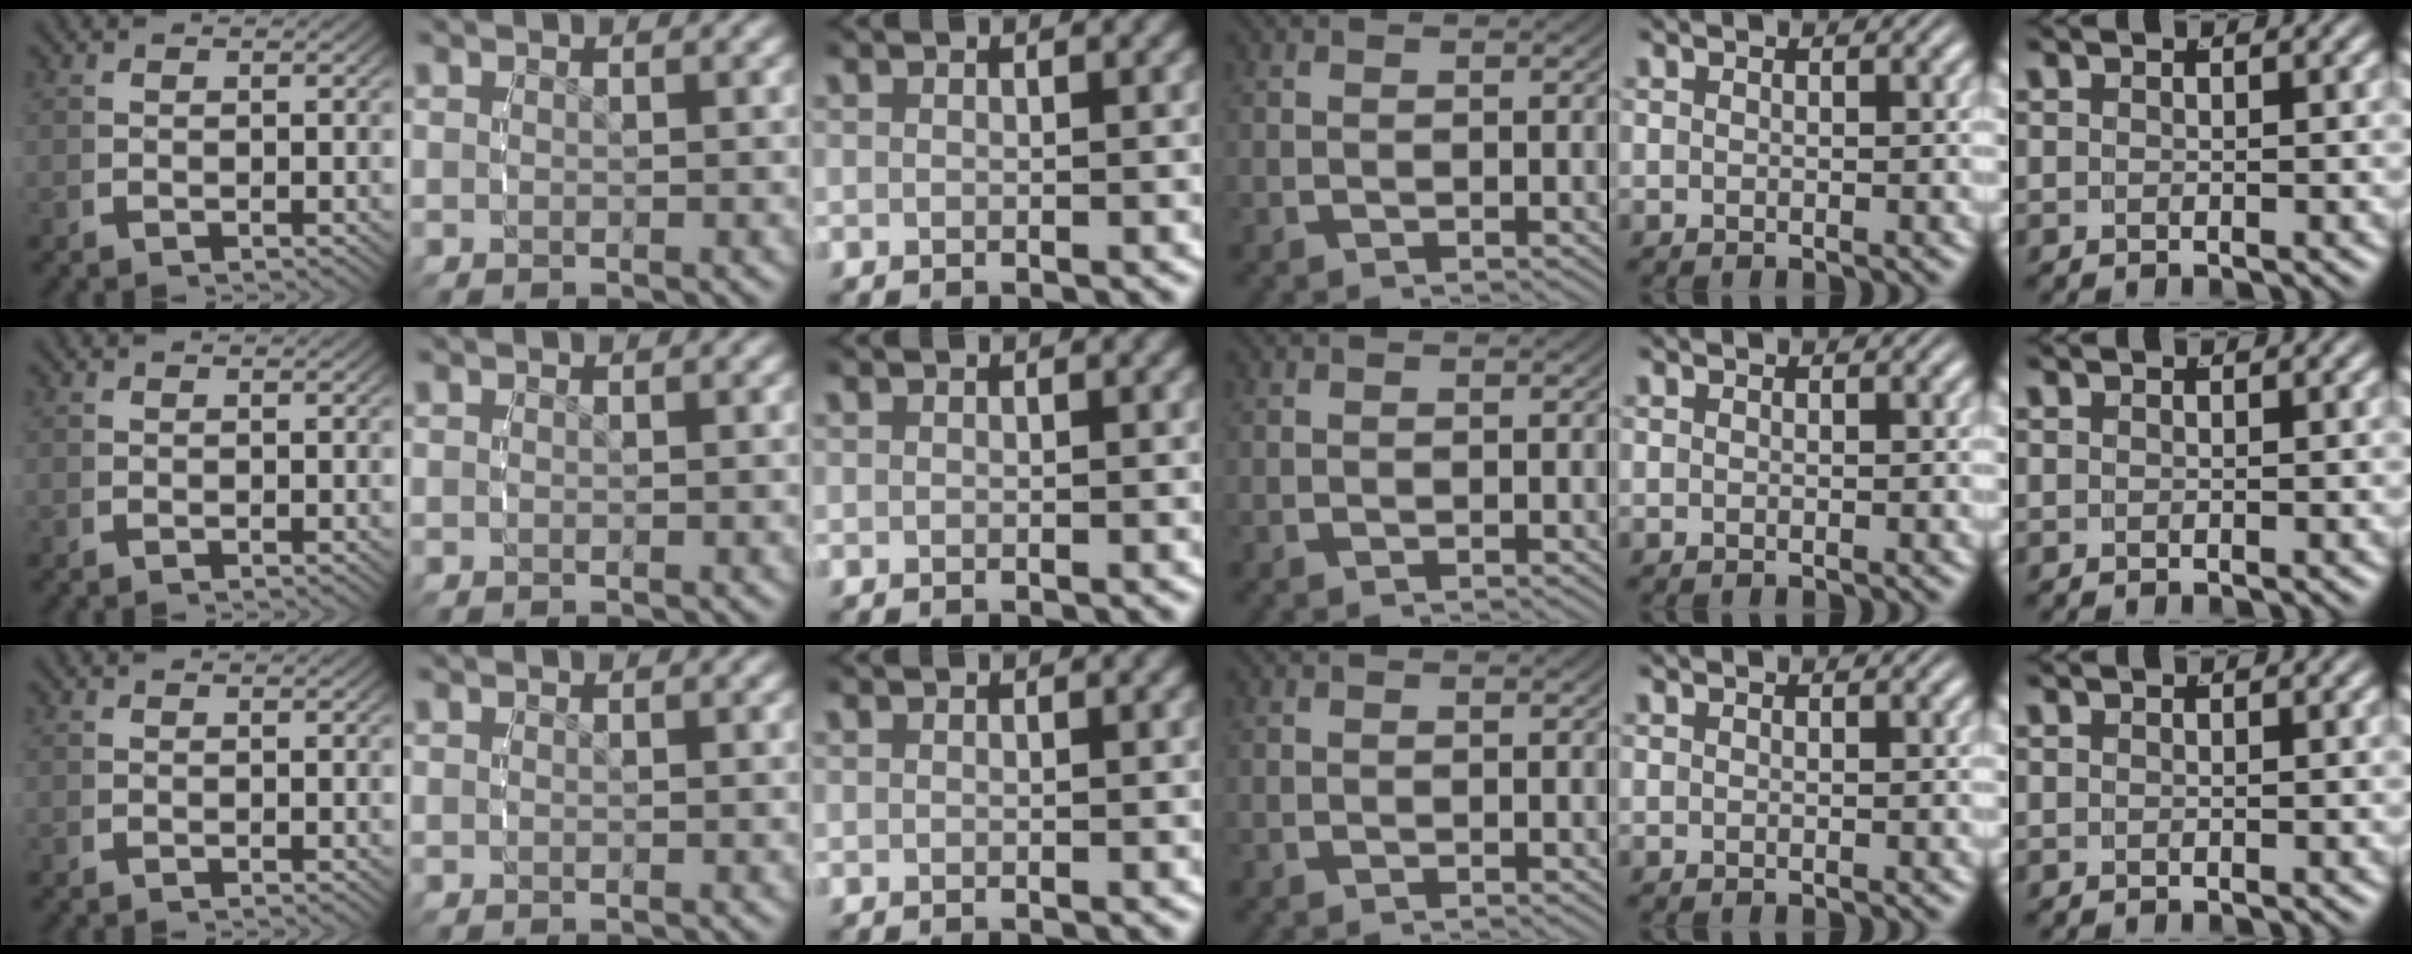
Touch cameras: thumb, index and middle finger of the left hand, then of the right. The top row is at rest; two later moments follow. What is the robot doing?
{"motion": "reach", "object": "measuring cup"}